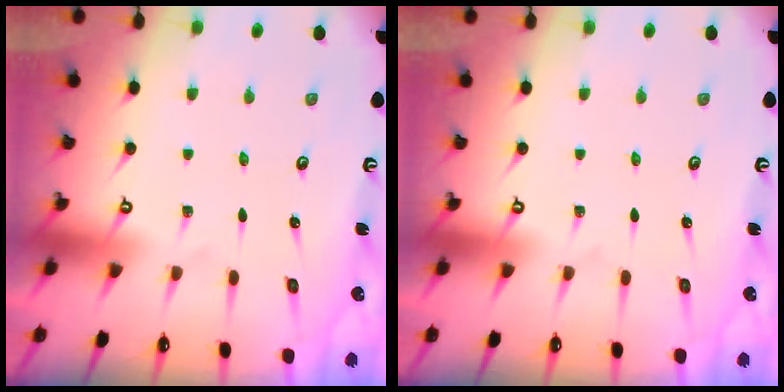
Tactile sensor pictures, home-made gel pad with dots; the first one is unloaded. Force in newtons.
{"total": 0.0}